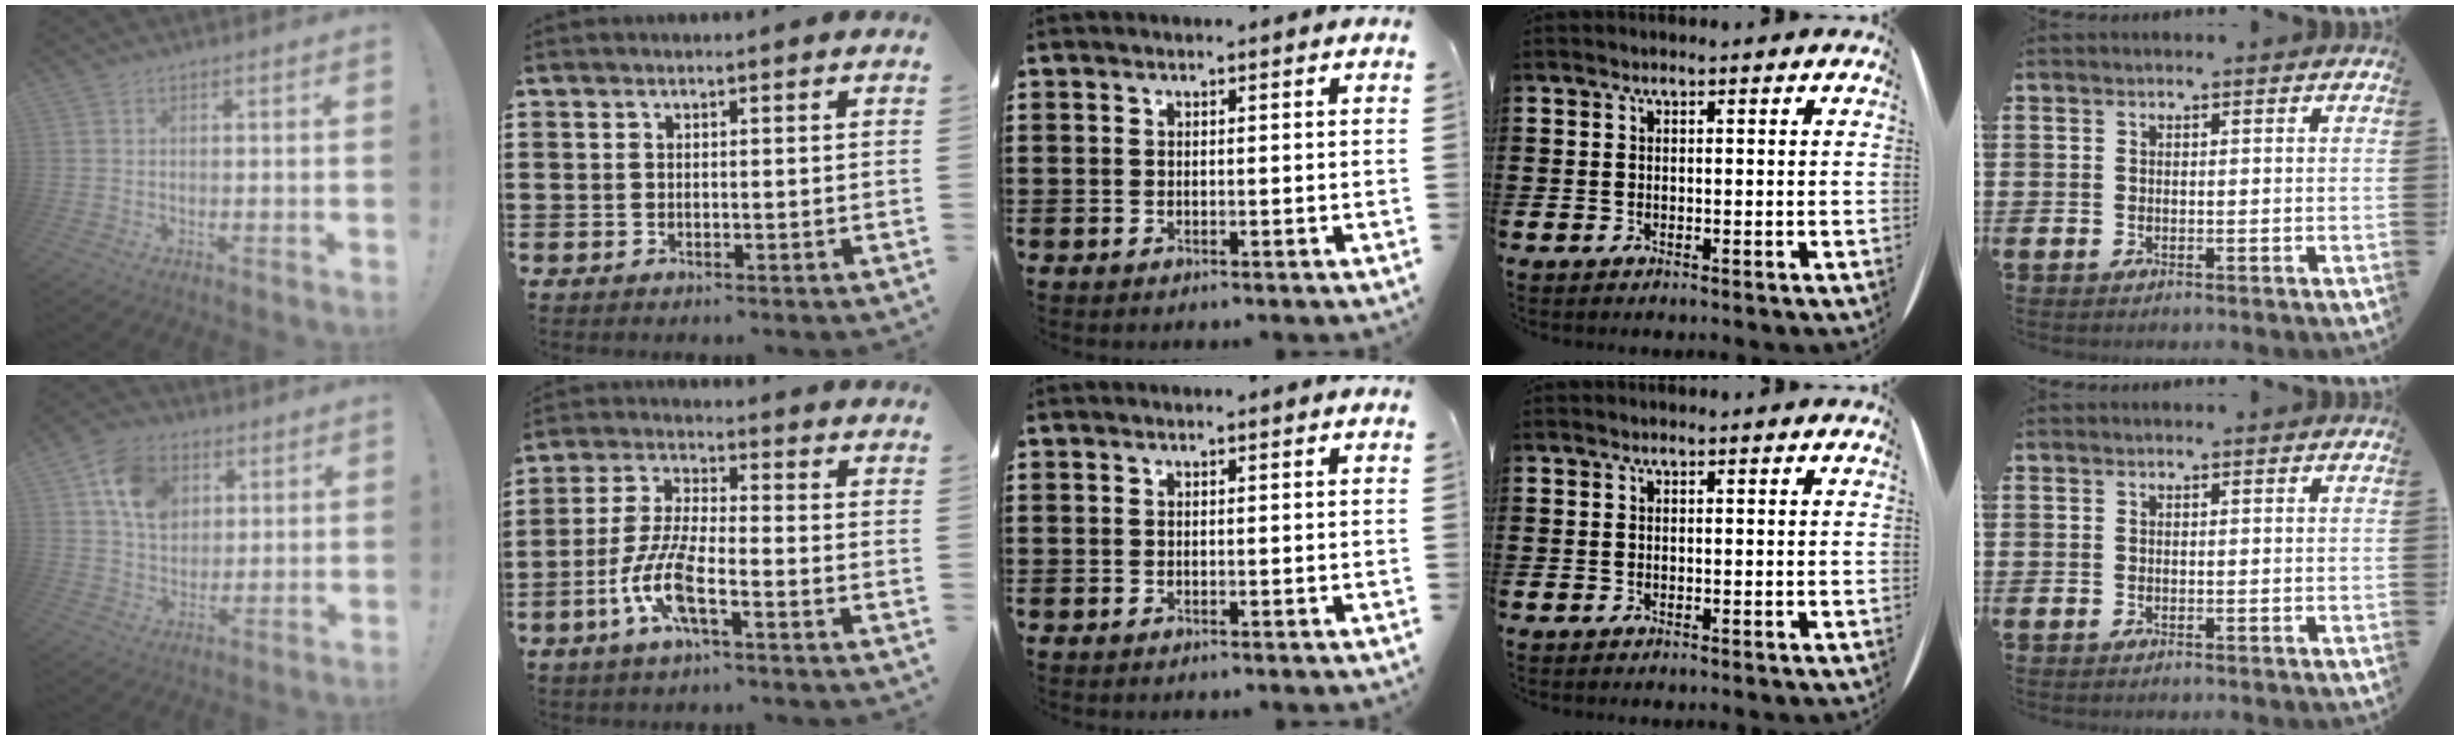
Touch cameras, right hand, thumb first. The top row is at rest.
{"thumb": {"total": 12.7, "force": [5.0, 9.8, 6.4], "torque": [-0.105, -0.004, 0.101]}, "index": {"total": 8.5, "force": [-3.8, 2.1, 7.3], "torque": [-0.172, -0.010, -0.078]}}